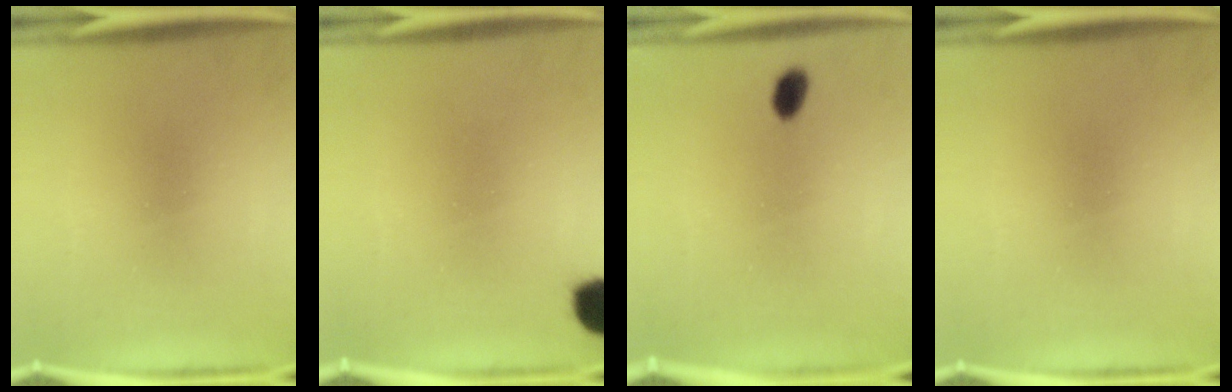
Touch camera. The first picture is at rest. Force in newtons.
{"total": 6.2}
{"total": 2.7}
{"total": 0.0}